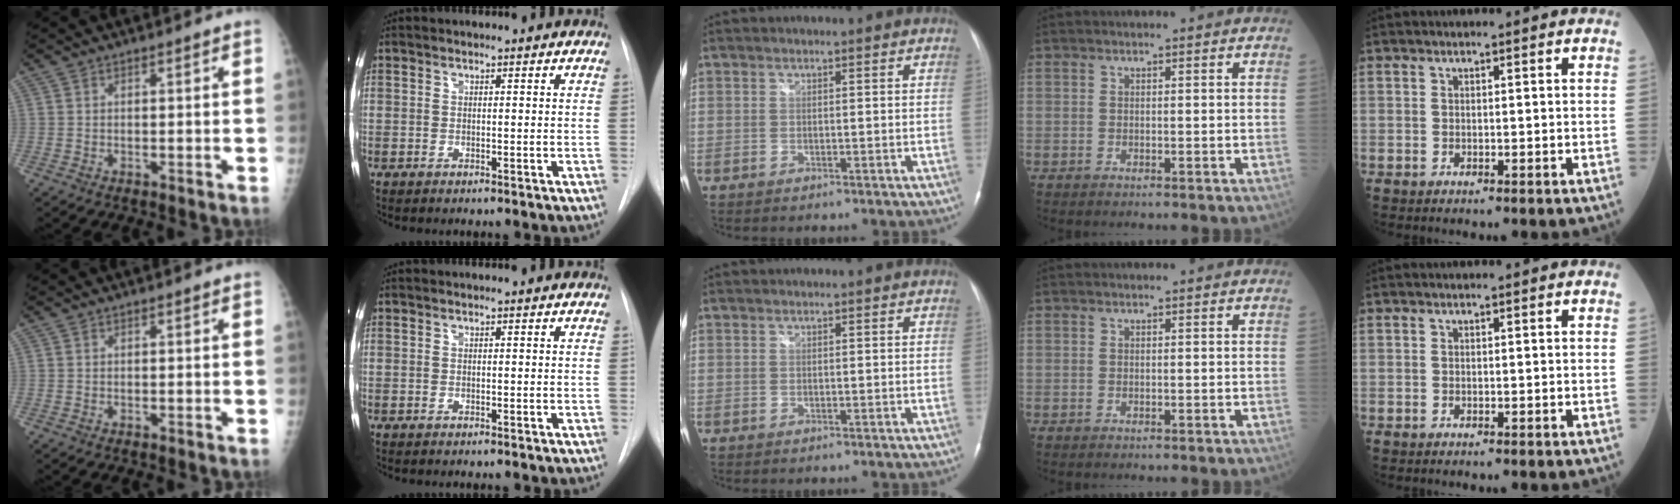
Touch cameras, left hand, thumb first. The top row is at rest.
{}